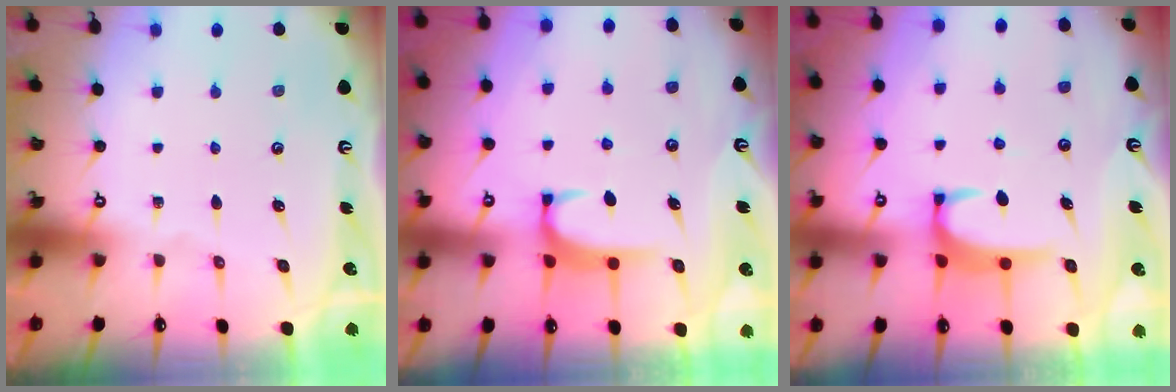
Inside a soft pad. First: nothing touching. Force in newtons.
{"total": 1.9, "press": 1.8, "slide": 0.5}
{"total": 2.6, "press": 2.6, "slide": 0.3}